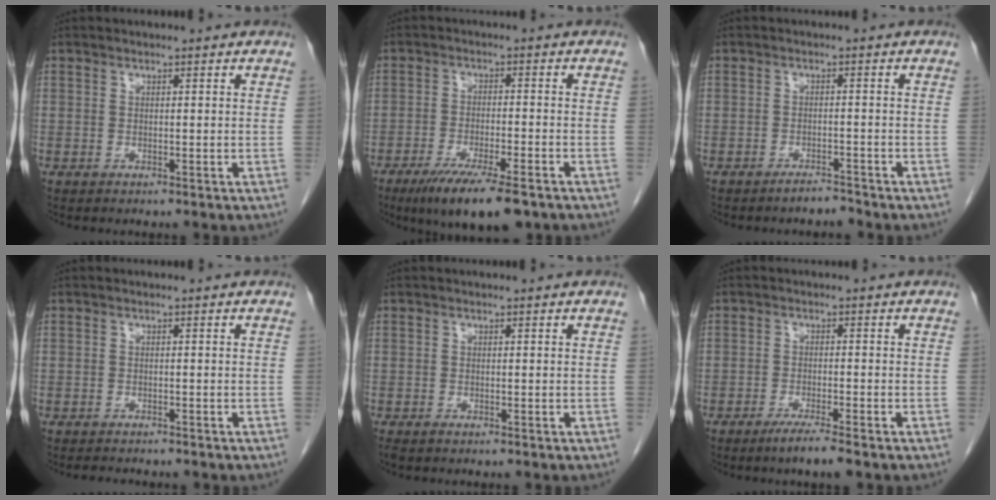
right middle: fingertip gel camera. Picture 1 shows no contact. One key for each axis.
{"total": 11.0, "fx": -7.7, "fy": 1.9, "fz": 7.7, "tx": -0.122, "ty": -0.022, "tz": -0.121}
{"total": 1.9, "fx": -1.8, "fy": 0.1, "fz": 0.3, "tx": -0.005, "ty": -0.003, "tz": -0.029}
{"total": 2.9, "fx": -2.6, "fy": 0.7, "fz": 1.0, "tx": -0.019, "ty": -0.006, "tz": -0.033}
{"total": 0.6, "fx": -0.5, "fy": 0.1, "fz": 0.3, "tx": -0.011, "ty": -0.003, "tz": -0.009}
{"total": 3.4, "fx": -2.5, "fy": -0.2, "fz": 2.3, "tx": -0.045, "ty": -0.007, "tz": -0.048}